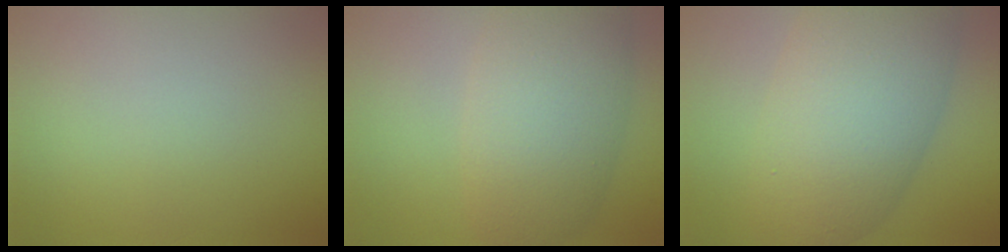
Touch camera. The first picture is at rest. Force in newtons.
{"total": 7.4, "press": 7.4, "slide": 0.2}
{"total": 9.6, "press": 9.6, "slide": 0.2}